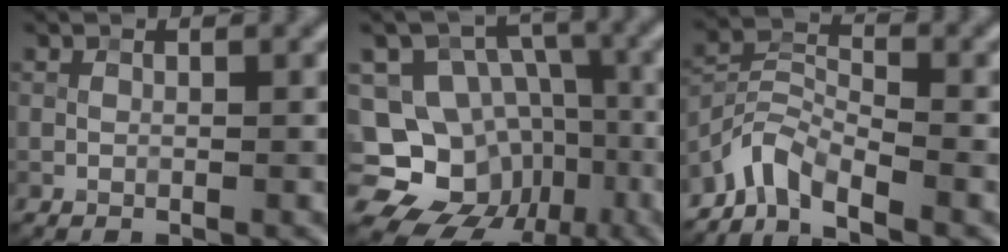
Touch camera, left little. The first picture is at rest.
{"total": 14.0, "force": [-5.2, 12.1, 4.6], "torque": [-0.076, 0.002, -0.096]}
{"total": 4.1, "force": [-3.5, 1.3, 1.8], "torque": [-0.029, 0.003, -0.084]}